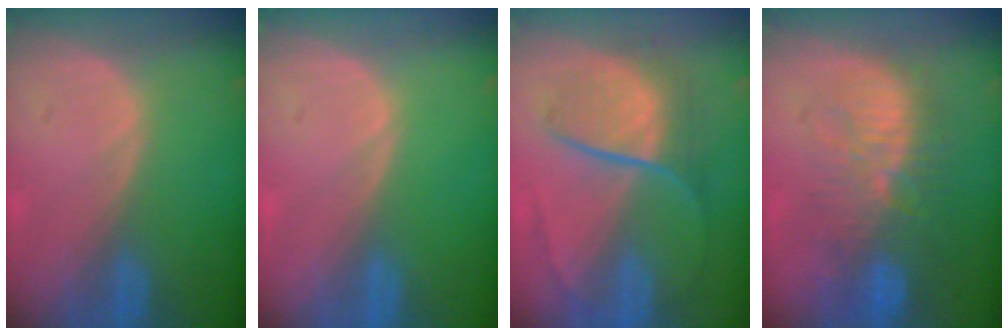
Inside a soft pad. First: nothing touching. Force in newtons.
{"total": 0.0}
{"total": 7.8, "press": 7.5, "slide": 2.4}
{"total": 10.1, "press": 9.5, "slide": 3.4}